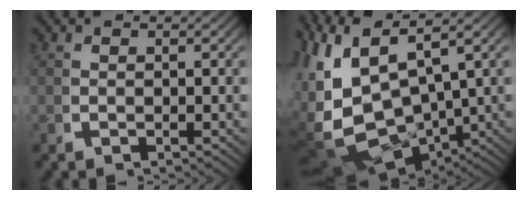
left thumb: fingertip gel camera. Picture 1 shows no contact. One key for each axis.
{"total": 17.3, "fx": -1.5, "fy": 12.9, "fz": 11.4, "tx": -0.265, "ty": -0.068, "tz": 0.006}